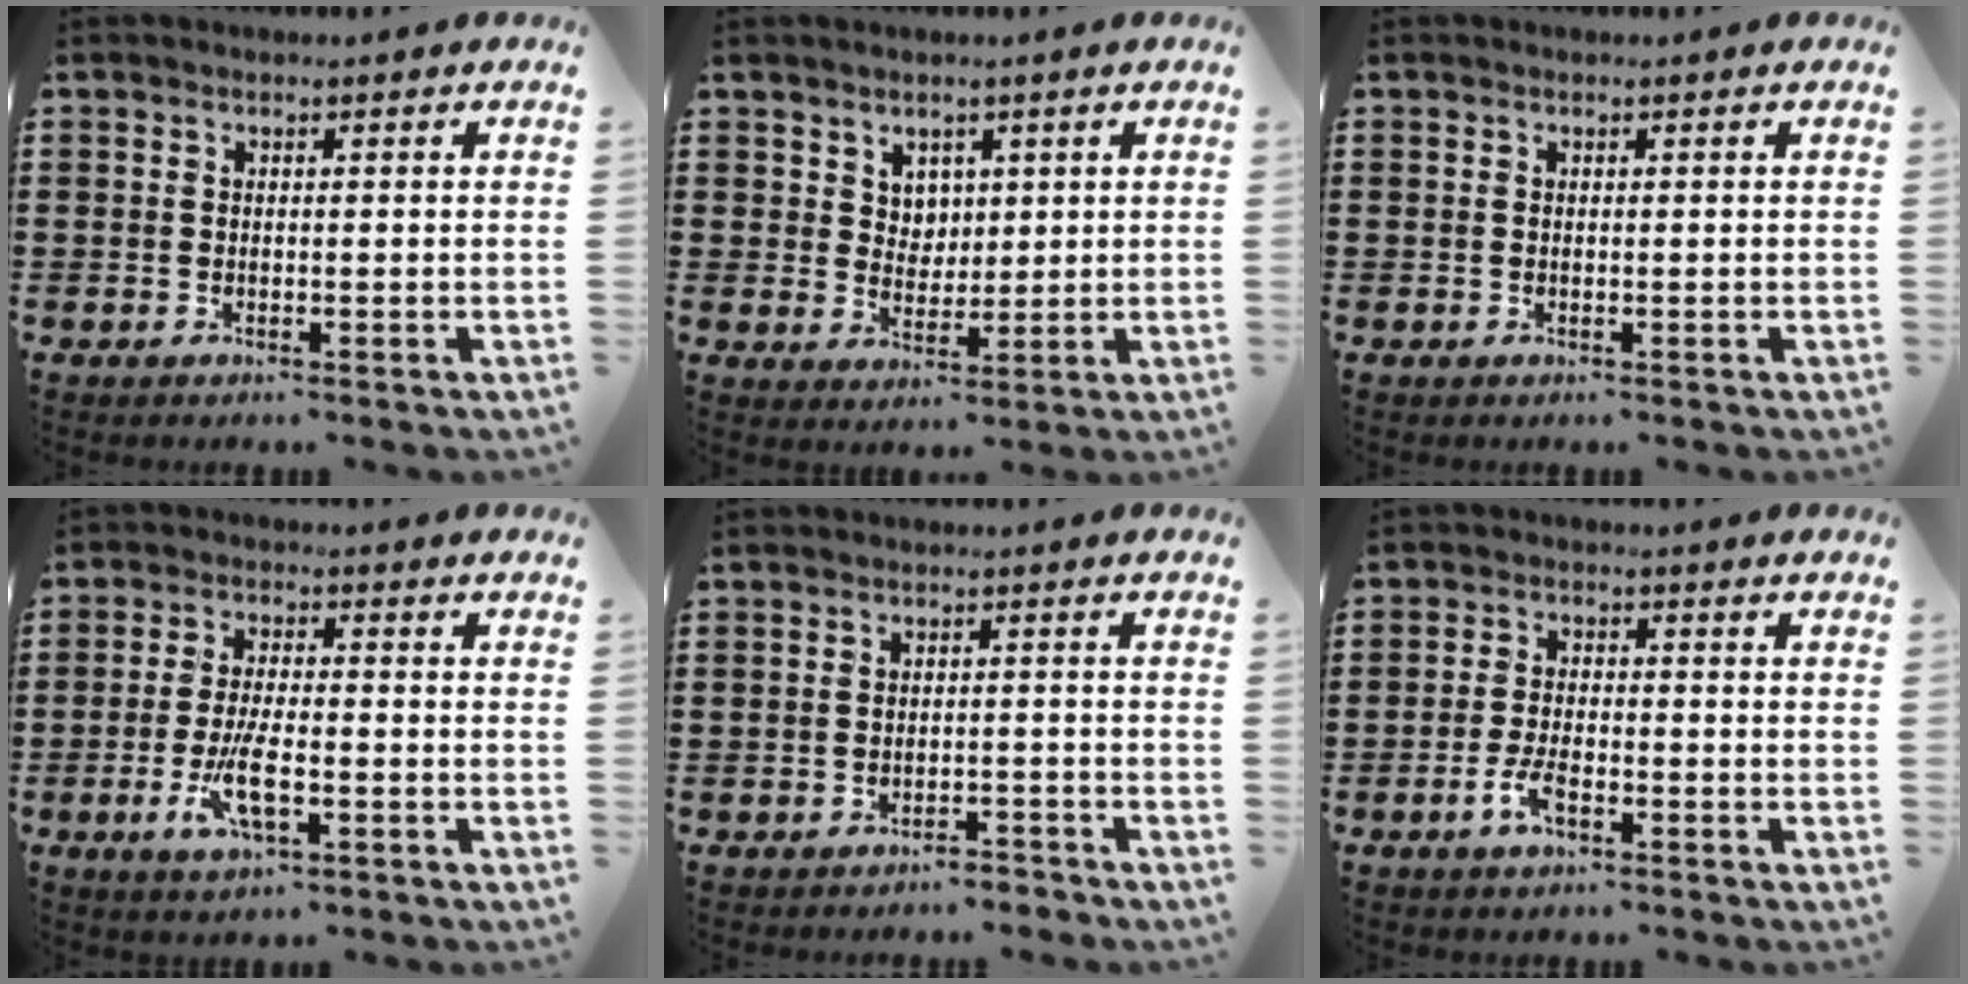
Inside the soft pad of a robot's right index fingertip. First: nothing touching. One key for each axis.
{"total": 3.8, "fx": 2.2, "fy": 3.1, "fz": 0.6, "tx": -0.025, "ty": 0.010, "tz": 0.041}
{"total": 0.0}
{"total": 6.5, "fx": -2.3, "fy": 1.9, "fz": 5.8, "tx": -0.129, "ty": -0.013, "tz": -0.046}
{"total": 2.3, "fx": -2.2, "fy": 0.2, "fz": 0.2, "tx": -0.010, "ty": 0.001, "tz": -0.047}
{"total": 2.8, "fx": -1.6, "fy": 0.8, "fz": 2.1, "tx": -0.051, "ty": -0.004, "tz": -0.033}